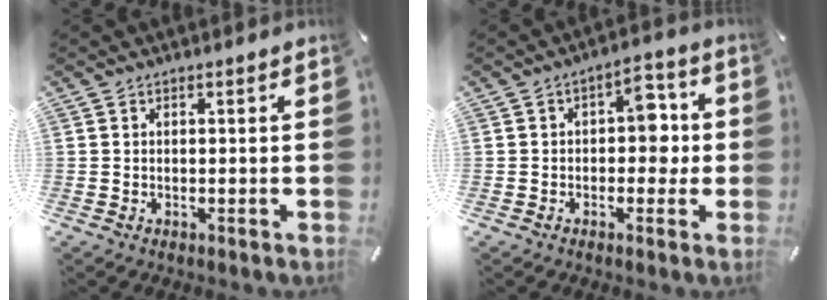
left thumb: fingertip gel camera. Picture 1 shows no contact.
{"total": 7.7, "force": [0.1, 5.0, 5.9], "torque": [-0.063, 0.002, -0.009]}